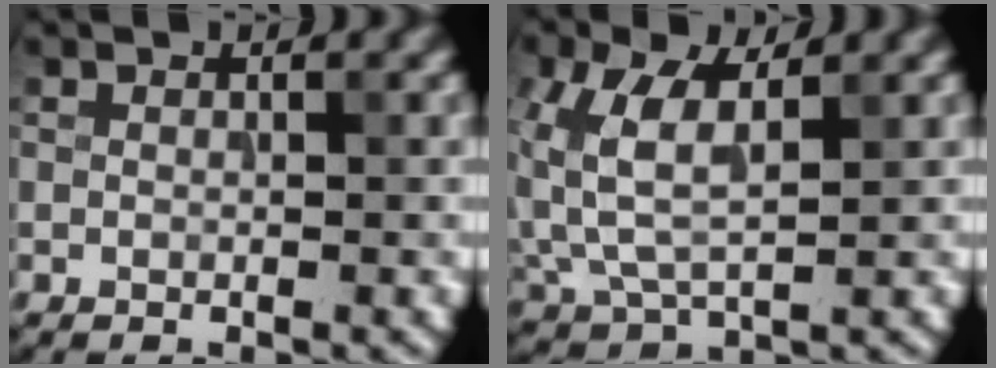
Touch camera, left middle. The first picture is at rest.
{"total": 5.8, "force": [1.3, 3.3, 4.7], "torque": [-0.117, 0.005, 0.028]}